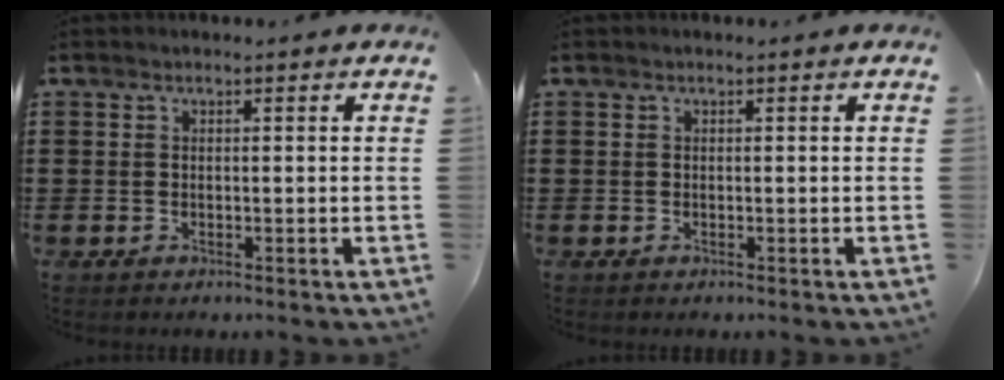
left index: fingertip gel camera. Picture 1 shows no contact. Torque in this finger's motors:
{"motor_torque": [0.00, 0.00, 0.00, 0.00]}